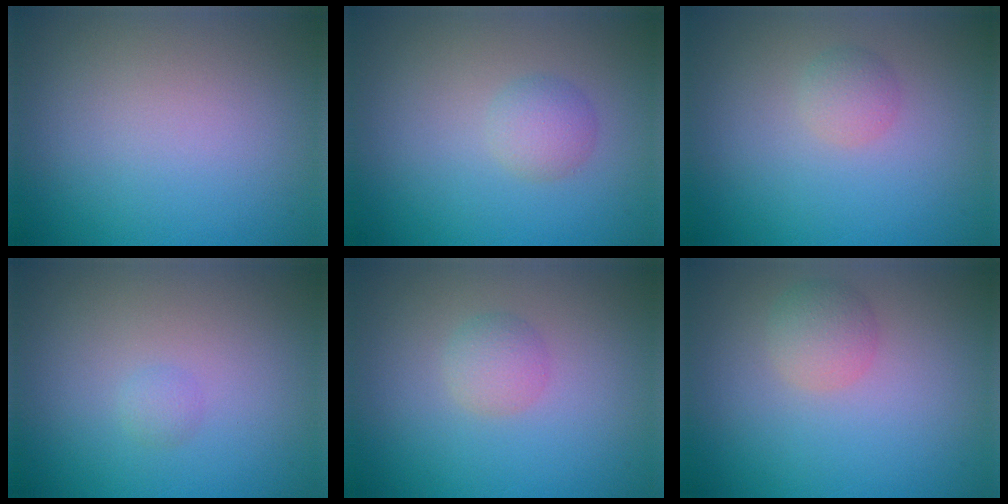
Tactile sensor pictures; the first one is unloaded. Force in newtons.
{"total": 1.8, "press": 1.8, "slide": 0.1}
{"total": 1.4, "press": 1.4, "slide": 0.1}
{"total": 0.7, "press": 0.7, "slide": 0.1}
{"total": 1.6, "press": 1.6, "slide": 0.1}
{"total": 2.1, "press": 2.1, "slide": 0.2}